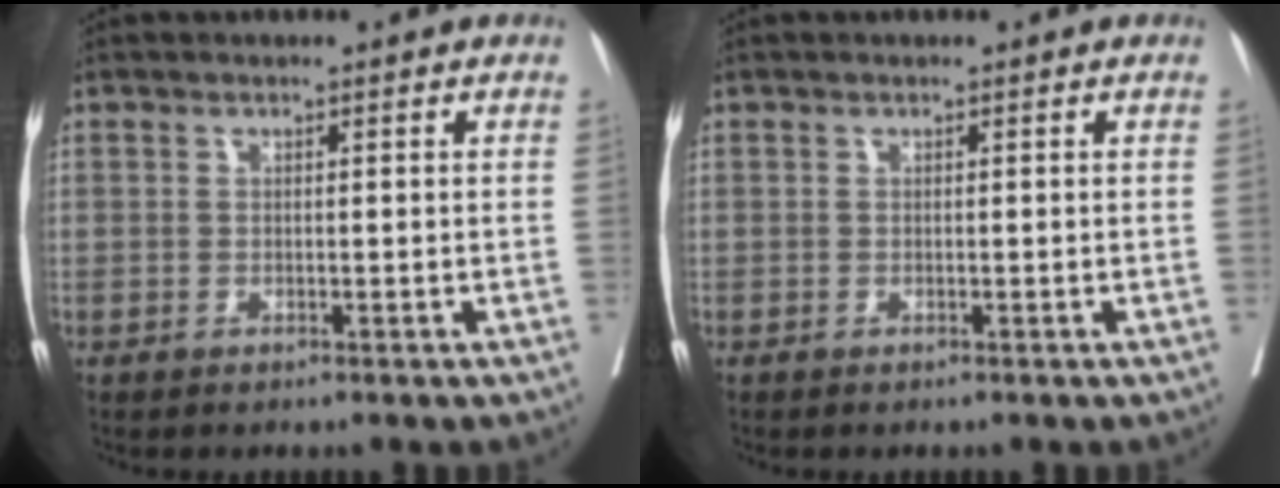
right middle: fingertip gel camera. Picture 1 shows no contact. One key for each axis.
{"total": 0.0}